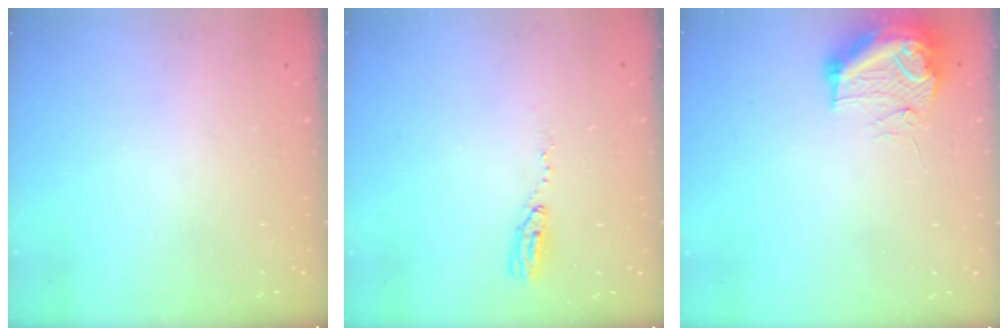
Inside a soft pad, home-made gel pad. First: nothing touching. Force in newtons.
{"total": 4.3, "press": 4.3, "slide": 0.4}
{"total": 10.8, "press": 10.7, "slide": 1.2}